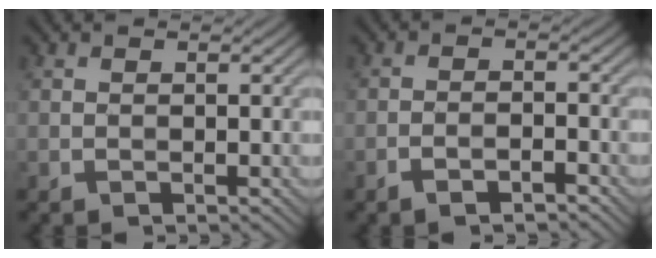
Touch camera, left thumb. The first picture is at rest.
{"total": 2.8, "force": [-2.0, 0.7, 1.8], "torque": [-0.034, 0.003, -0.038]}